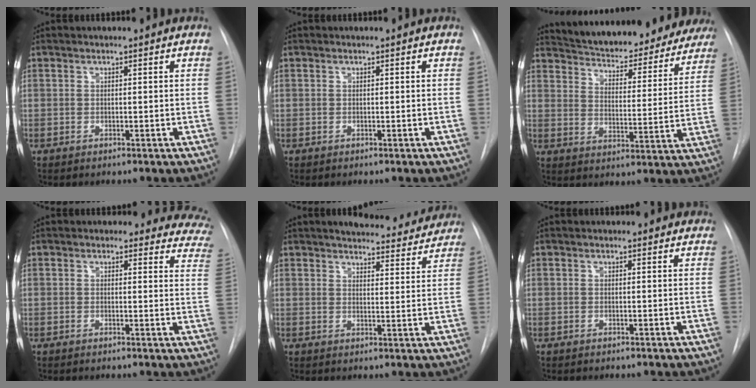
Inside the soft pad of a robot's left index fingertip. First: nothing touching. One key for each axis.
{"total": 0.0}
{"total": 27.5, "fx": 25.1, "fy": 7.0, "fz": 8.9, "tx": -0.145, "ty": -0.042, "tz": 0.317}
{"total": 12.5, "fx": 11.6, "fy": 4.3, "fz": 1.1, "tx": 0.038, "ty": -0.061, "tz": 0.079}
{"total": 15.4, "fx": 14.2, "fy": 3.9, "fz": 4.3, "tx": -0.032, "ty": -0.010, "tz": 0.164}
{"total": 1.8, "fx": 1.6, "fy": 0.8, "fz": 0.2, "tx": -0.005, "ty": 0.005, "tz": 0.009}